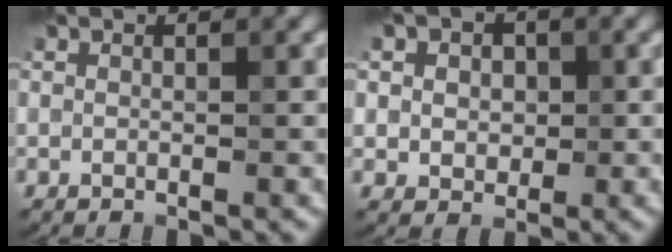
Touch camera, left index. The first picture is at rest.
{"total": 3.4, "force": [0.9, 2.8, 1.7], "torque": [-0.015, 0.016, -0.003]}